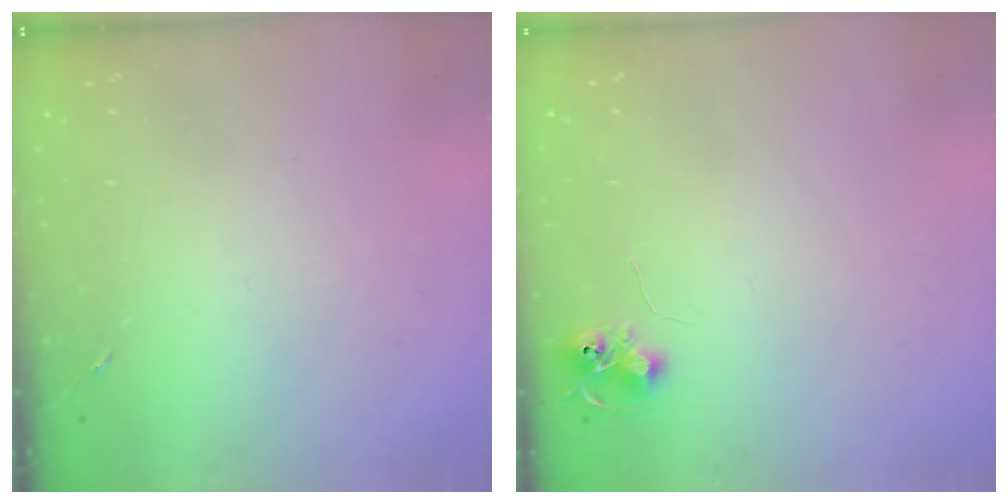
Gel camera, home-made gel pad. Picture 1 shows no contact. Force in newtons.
{"total": 7.9, "press": 7.8, "slide": 0.9}